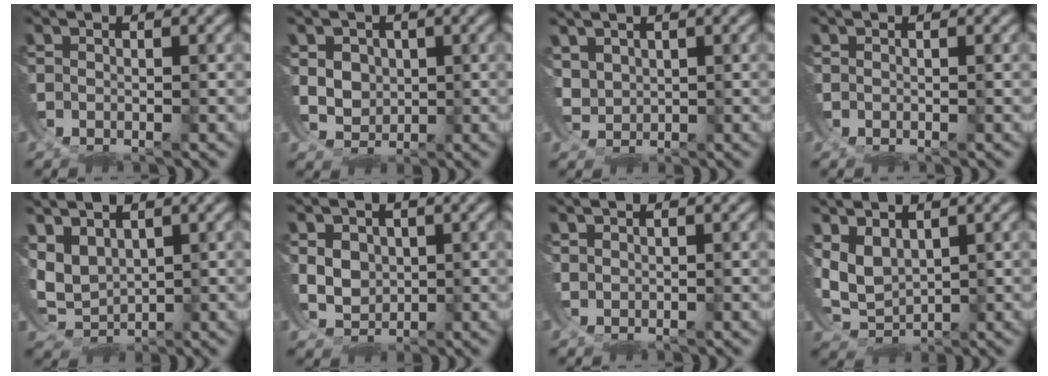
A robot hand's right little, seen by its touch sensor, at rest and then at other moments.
{"total": 4.8, "force": [0.4, 4.5, 1.6], "torque": [-0.043, -0.015, 0.016]}
{"total": 2.6, "force": [0.9, 2.4, 0.2], "torque": [-0.037, -0.014, 0.027]}
{"total": 0.0}
{"total": 6.5, "force": [0.3, 6.0, 2.4], "torque": [-0.097, -0.028, 0.014]}
{"total": 4.9, "force": [0.3, 4.5, 1.7], "torque": [-0.050, -0.017, 0.014]}
{"total": 0.8, "force": [0.6, 0.4, -0.3], "torque": [0.007, 0.002, 0.014]}
{"total": 7.5, "force": [0.0, 6.8, 3.0], "torque": [-0.108, -0.030, 0.008]}